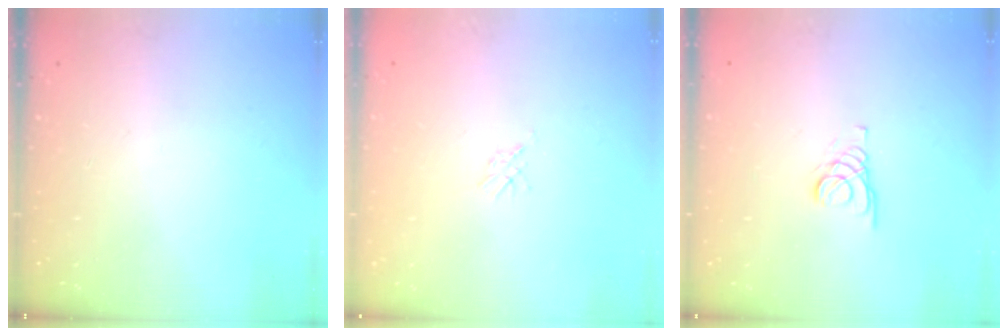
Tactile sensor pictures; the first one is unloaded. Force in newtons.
{"total": 2.1, "press": 2.1, "slide": 0.5}
{"total": 1.4, "press": 1.4, "slide": 0.2}